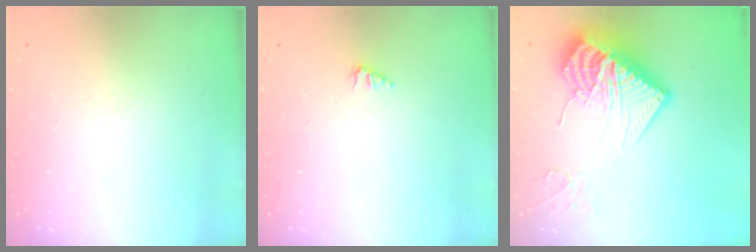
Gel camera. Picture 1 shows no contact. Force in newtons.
{"total": 1.1, "press": 1.1, "slide": 0.1}
{"total": 19.0, "press": 18.9, "slide": 1.8}